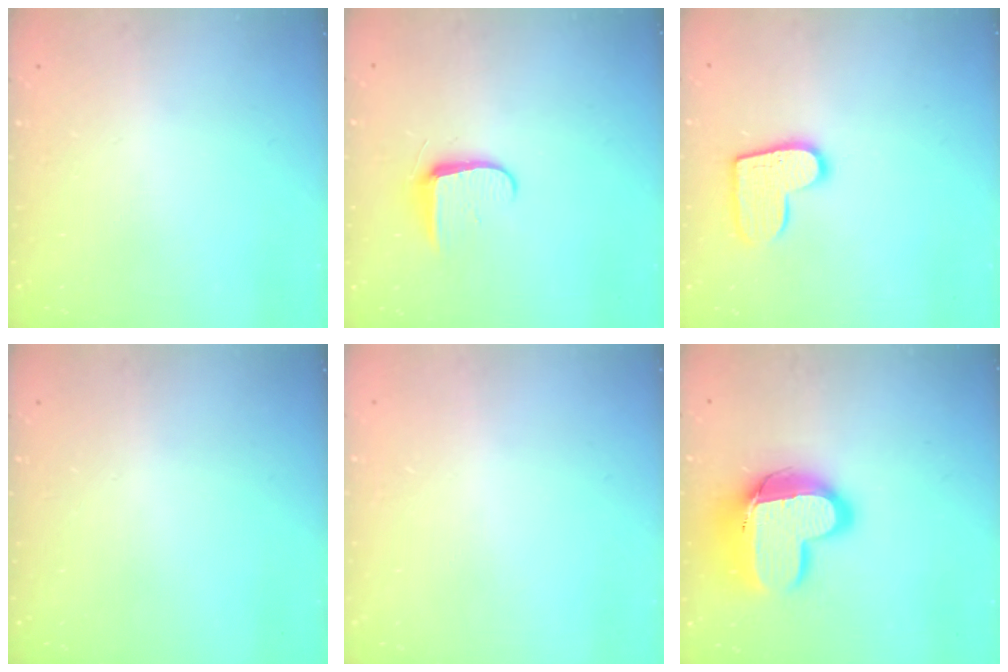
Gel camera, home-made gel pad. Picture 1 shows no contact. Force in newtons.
{"total": 7.1, "press": 7.0, "slide": 0.9}
{"total": 12.7, "press": 12.6, "slide": 0.8}
{"total": 0.0}
{"total": 0.6, "press": 0.5, "slide": 0.2}
{"total": 17.0, "press": 17.0, "slide": 1.2}